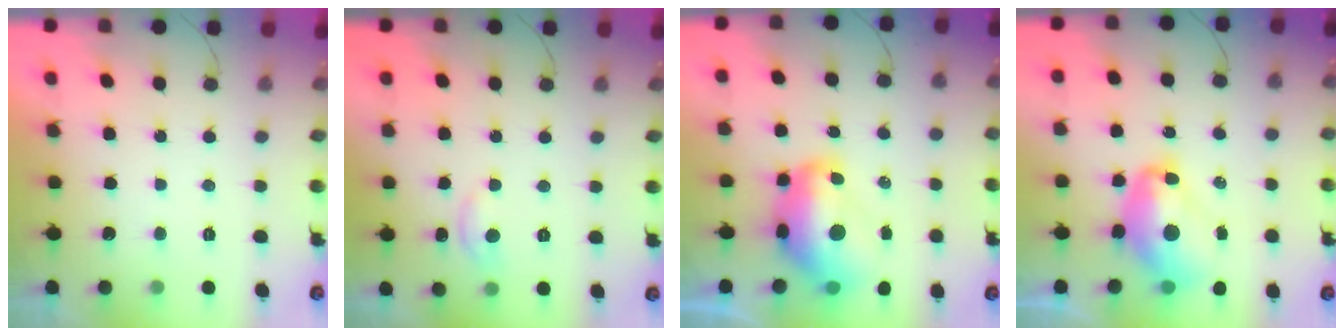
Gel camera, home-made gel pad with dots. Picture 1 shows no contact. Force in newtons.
{"total": 6.3, "press": 6.2, "slide": 0.9}
{"total": 15.7, "press": 15.6, "slide": 1.6}
{"total": 13.2, "press": 13.2, "slide": 1.2}